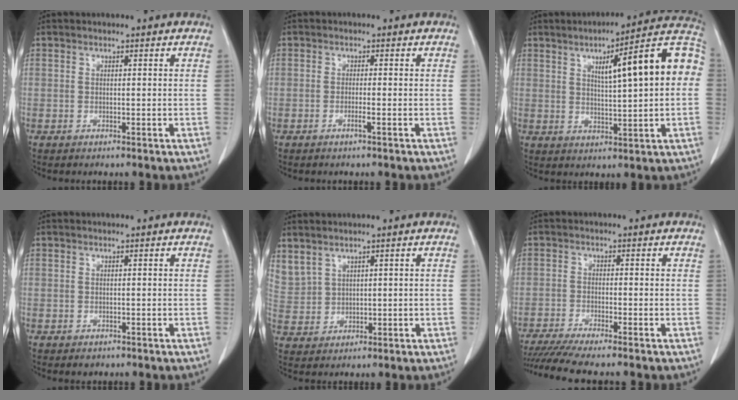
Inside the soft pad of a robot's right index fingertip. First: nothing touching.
{"total": 1.3, "force": [-0.6, -0.2, 1.1], "torque": [-0.022, -0.001, -0.012]}
{"total": 15.0, "force": [3.0, 1.7, 14.6], "torque": [-0.201, 0.034, 0.038]}
{"total": 0.9, "force": [-0.5, 0.7, 0.3], "torque": [-0.002, 0.002, -0.004]}
{"total": 7.1, "force": [4.5, 4.7, 2.9], "torque": [-0.087, 0.010, 0.116]}
{"total": 8.0, "force": [-6.8, -0.7, 4.1], "torque": [-0.059, -0.019, -0.113]}